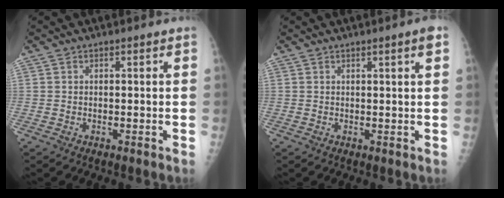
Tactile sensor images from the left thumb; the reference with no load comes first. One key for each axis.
{"total": 2.2, "fx": 1.1, "fy": -0.2, "fz": 1.9, "tx": -0.030, "ty": -0.003, "tz": 0.015}